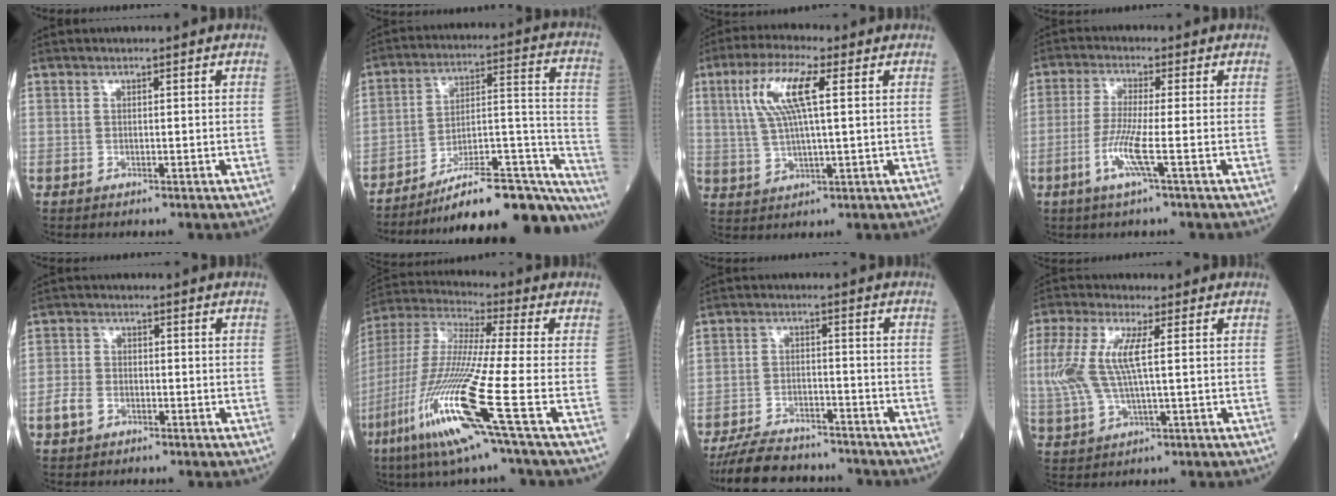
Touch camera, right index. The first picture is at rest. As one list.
[{"total": 26.4, "force": [-22.6, 3.7, 13.2], "torque": [-0.107, 0.031, -0.325]}, {"total": 9.4, "force": [2.9, 1.5, 8.8], "torque": [-0.188, 0.015, 0.056]}, {"total": 5.9, "force": [-2.0, -0.5, 5.5], "torque": [-0.117, -0.014, -0.045]}, {"total": 3.2, "force": [-1.5, 2.3, 1.7], "torque": [-0.039, 0.005, -0.028]}, {"total": 17.8, "force": [-7.8, -1.1, 16.0], "torque": [-0.356, -0.041, -0.160]}, {"total": 11.7, "force": [-10.6, 3.2, 3.8], "torque": [-0.063, 0.004, -0.166]}, {"total": 9.7, "force": [1.4, 2.7, 9.2], "torque": [-0.229, 0.011, 0.029]}]